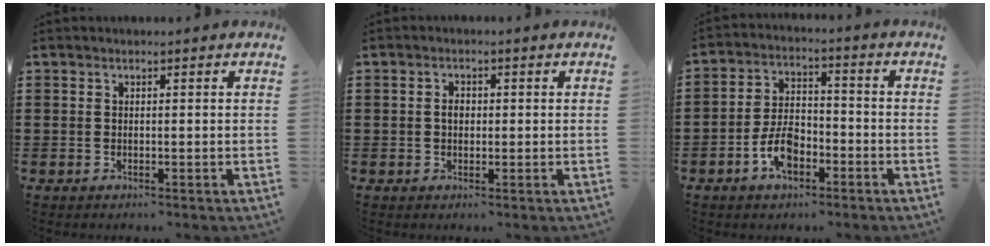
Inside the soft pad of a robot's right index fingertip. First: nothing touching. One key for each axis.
{"total": 2.0, "fx": 0.0, "fy": 1.3, "fz": 1.5, "tx": -0.029, "ty": 0.007, "tz": -0.001}
{"total": 6.9, "fx": -3.1, "fy": 3.8, "fz": 4.8, "tx": -0.107, "ty": 0.006, "tz": -0.062}